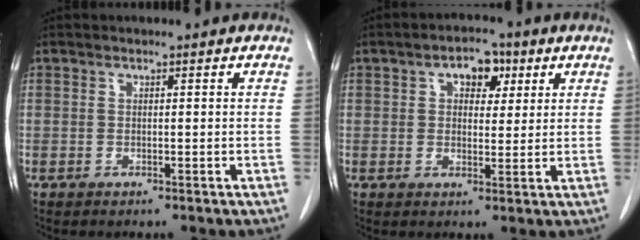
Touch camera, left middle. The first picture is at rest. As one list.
[{"total": 5.2, "force": [2.2, 3.1, 3.5], "torque": [-0.048, 0.017, 0.032]}]